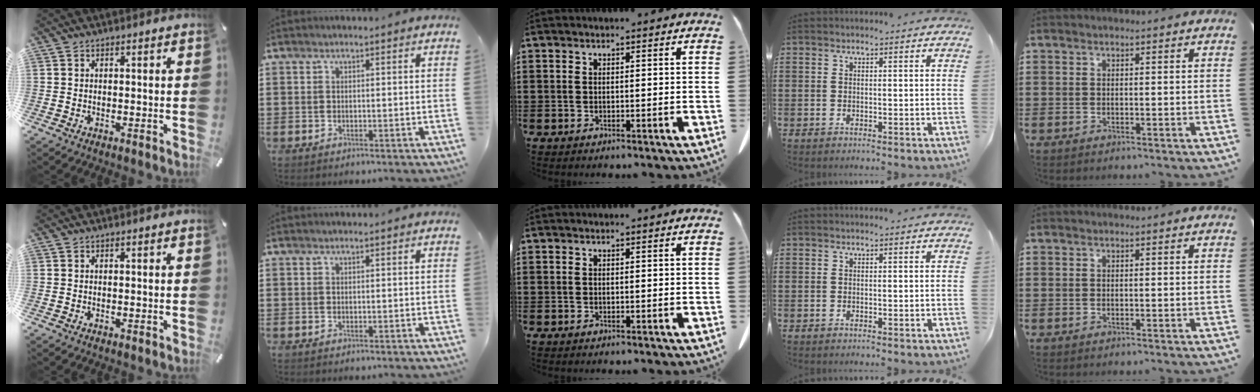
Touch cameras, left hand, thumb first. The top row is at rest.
{}